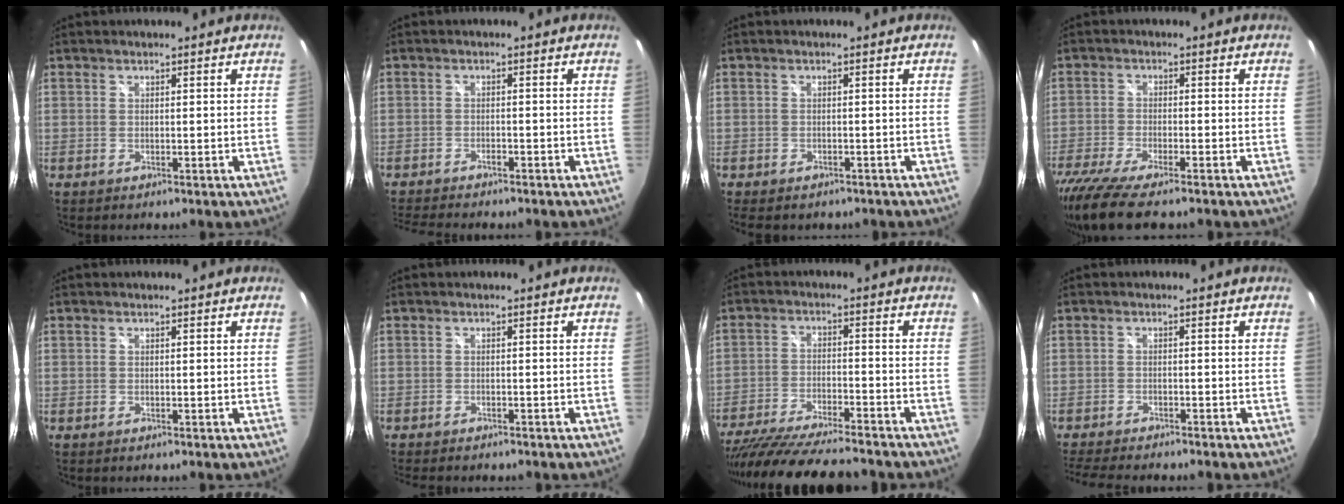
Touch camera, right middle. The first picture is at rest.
{"total": 6.9, "force": [-6.2, 1.2, 2.8], "torque": [-0.072, -0.018, -0.101]}
{"total": 5.1, "force": [-4.0, 2.3, 2.3], "torque": [-0.049, -0.017, -0.051]}
{"total": 12.1, "force": [-9.7, 1.9, 7.0], "torque": [-0.159, -0.050, -0.172]}
{"total": 0.0}
{"total": 4.5, "force": [-3.9, 1.2, 1.9], "torque": [-0.040, -0.017, -0.057]}
{"total": 20.2, "force": [-17.5, 2.9, 9.9], "torque": [-0.193, -0.044, -0.278]}
{"total": 8.0, "force": [-7.2, 0.8, 3.3], "torque": [-0.082, -0.021, -0.119]}